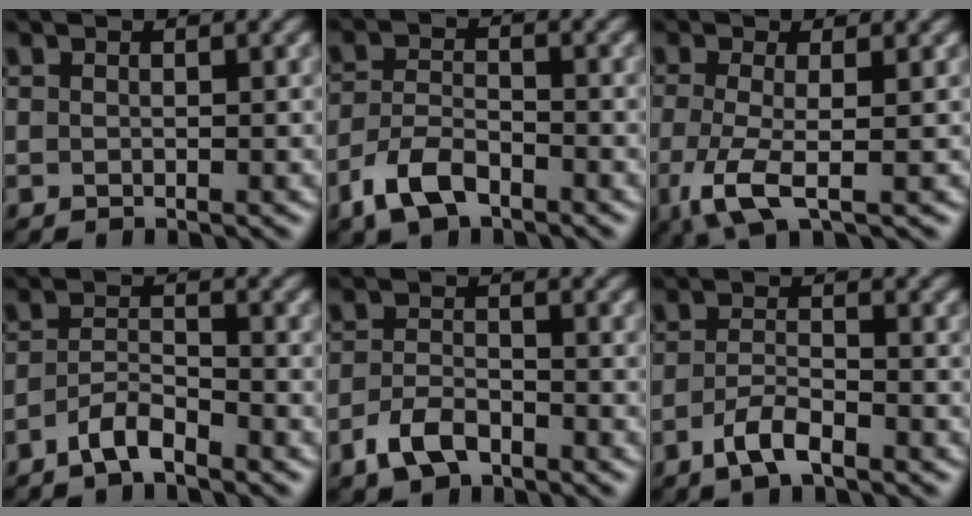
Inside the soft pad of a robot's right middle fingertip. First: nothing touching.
{"total": 4.3, "force": [-2.9, 2.0, 2.5], "torque": [-0.049, 0.000, -0.064]}
{"total": 4.4, "force": [-1.5, 1.2, 4.0], "torque": [-0.096, -0.016, -0.031]}
{"total": 2.8, "force": [-2.1, 0.8, 1.7], "torque": [-0.035, 0.007, -0.046]}
{"total": 3.3, "force": [-2.3, 1.7, 1.8], "torque": [-0.037, 0.002, -0.050]}
{"total": 3.1, "force": [-1.9, 1.0, 2.2], "torque": [-0.050, 0.001, -0.040]}